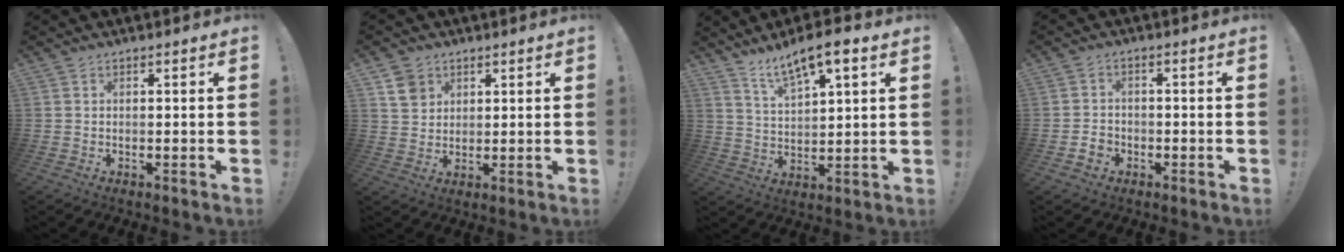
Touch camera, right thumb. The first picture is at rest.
{"total": 6.3, "force": [3.6, 4.9, 1.6], "torque": [-0.015, -0.015, 0.070]}
{"total": 9.3, "force": [6.5, 2.4, 6.1], "torque": [-0.111, -0.027, 0.114]}
{"total": 3.9, "force": [-1.9, 3.1, 1.6], "torque": [-0.028, 0.002, -0.037]}